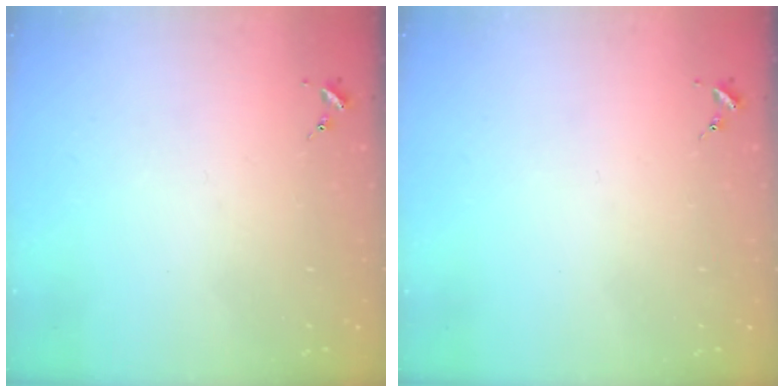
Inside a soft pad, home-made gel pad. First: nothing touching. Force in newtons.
{"total": 0.0}